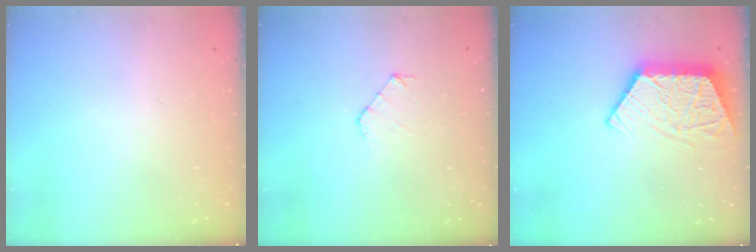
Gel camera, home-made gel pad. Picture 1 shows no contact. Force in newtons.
{"total": 4.3, "press": 4.3, "slide": 0.4}
{"total": 12.1, "press": 12.1, "slide": 1.0}